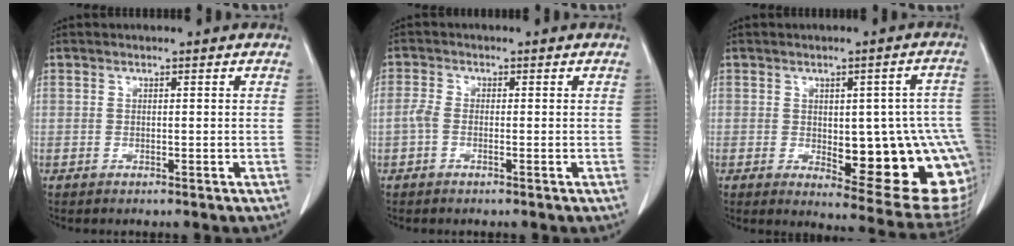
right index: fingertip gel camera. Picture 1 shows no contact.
{"total": 1.9, "force": [-0.6, 0.9, 1.5], "torque": [-0.037, 0.004, -0.015]}
{"total": 18.0, "force": [-2.8, 5.7, 16.8], "torque": [-0.132, 0.015, -0.006]}